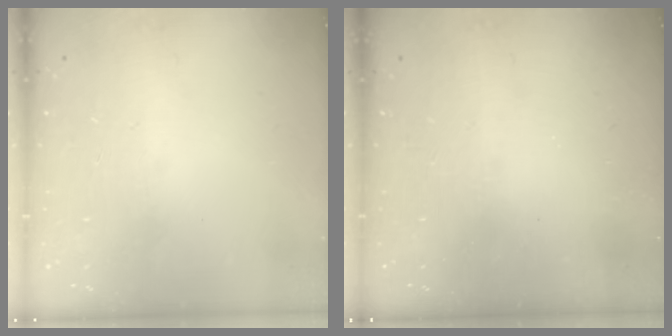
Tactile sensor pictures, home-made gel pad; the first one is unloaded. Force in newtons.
{"total": 2.5, "press": 2.4, "slide": 0.7}